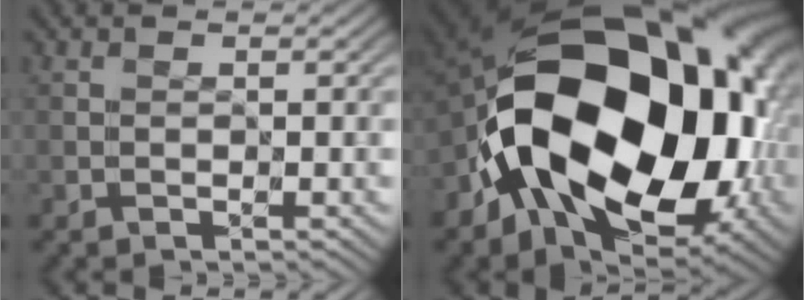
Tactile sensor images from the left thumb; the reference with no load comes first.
{"total": 20.5, "force": [-2.1, 13.1, 15.6], "torque": [-0.305, -0.021, -0.020]}